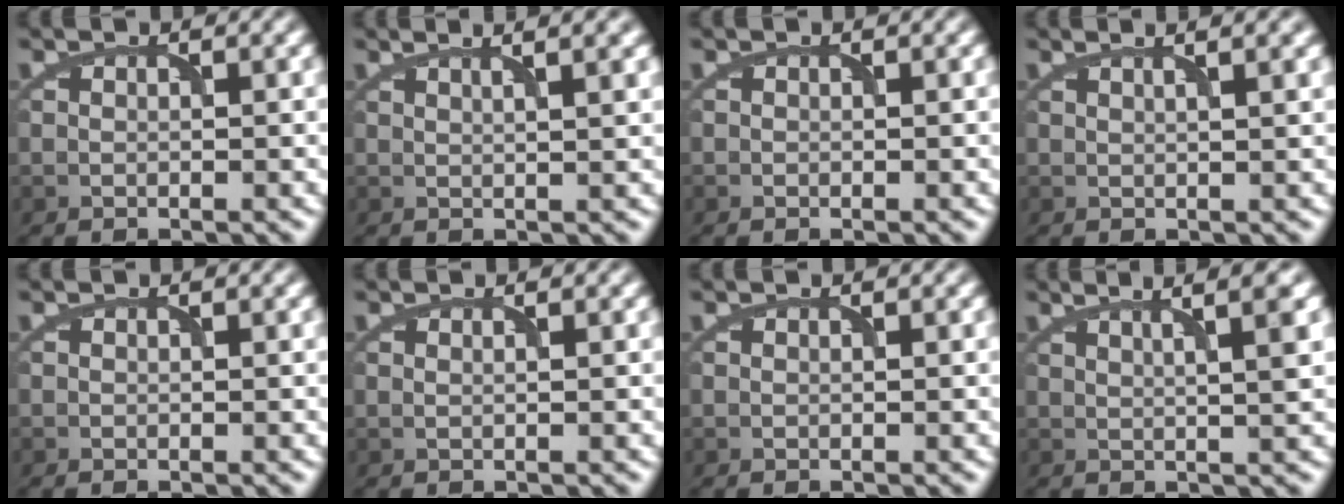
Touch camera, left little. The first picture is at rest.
{"total": 5.4, "force": [3.2, 1.9, 3.9], "torque": [-0.025, 0.032, 0.011]}
{"total": 0.0}
{"total": 4.9, "force": [2.8, 1.8, 3.5], "torque": [-0.018, 0.029, 0.005]}
{"total": 0.0}
{"total": 0.7, "force": [0.4, 0.2, 0.5], "torque": [-0.006, -0.007, 0.000]}
{"total": 0.0}
{"total": 7.0, "force": [3.7, 2.4, 5.4], "torque": [-0.048, 0.044, 0.026]}